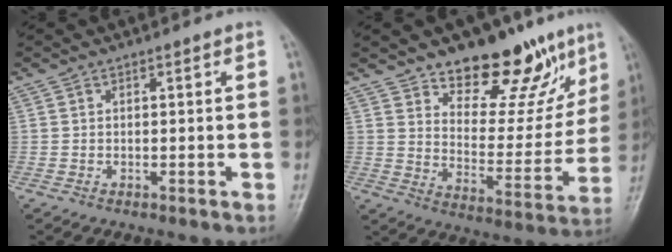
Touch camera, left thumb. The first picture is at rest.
{"total": 18.8, "force": [12.8, 8.9, 10.5], "torque": [-0.079, -0.082, 0.191]}